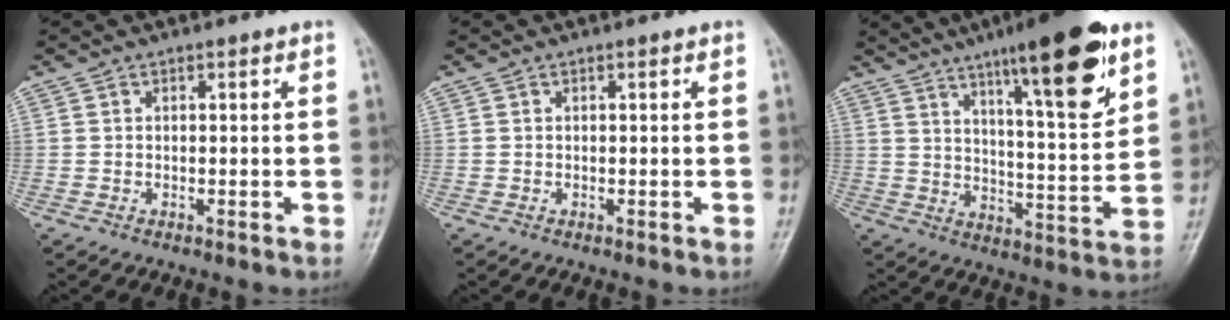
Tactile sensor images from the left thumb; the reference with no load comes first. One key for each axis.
{"total": 0.0}
{"total": 18.8, "fx": 10.9, "fy": 3.7, "fz": 14.8, "tx": -0.201, "ty": -0.053, "tz": 0.170}